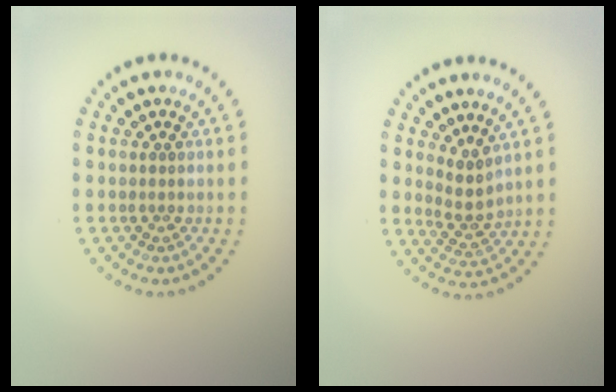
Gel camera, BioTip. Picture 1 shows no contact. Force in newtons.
{"total": 2.2, "press": 1.7, "slide": 1.4}